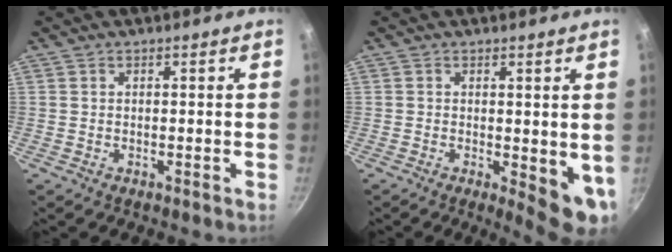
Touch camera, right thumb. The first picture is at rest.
{"total": 7.3, "force": [-0.1, 2.9, 6.7], "torque": [-0.077, -0.015, 0.003]}